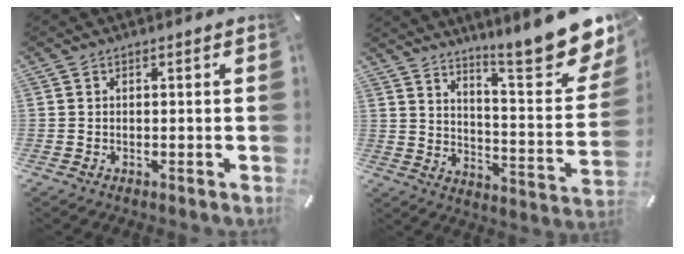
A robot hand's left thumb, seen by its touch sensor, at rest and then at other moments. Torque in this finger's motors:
{"motor_torque": [2.56, 2.45, 1.31, -1.46, 0.36]}